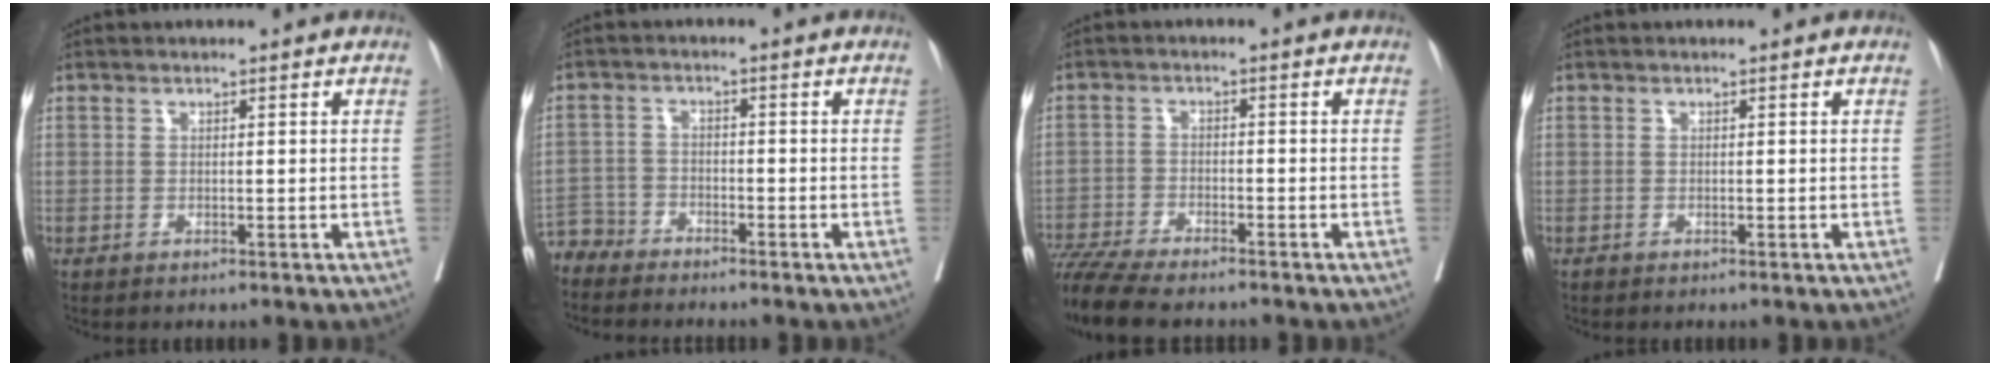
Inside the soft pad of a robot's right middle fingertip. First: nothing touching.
{"total": 4.6, "force": [-4.4, 0.9, -0.9], "torque": [0.021, -0.005, -0.089]}
{"total": 10.3, "force": [-9.1, 1.3, 4.7], "torque": [-0.077, -0.014, -0.150]}
{"total": 0.0}